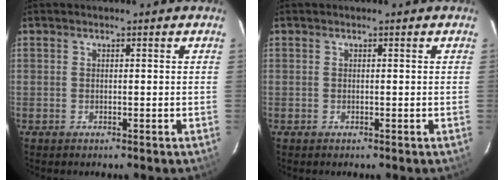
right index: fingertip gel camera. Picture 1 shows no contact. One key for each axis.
{"total": 0.0}